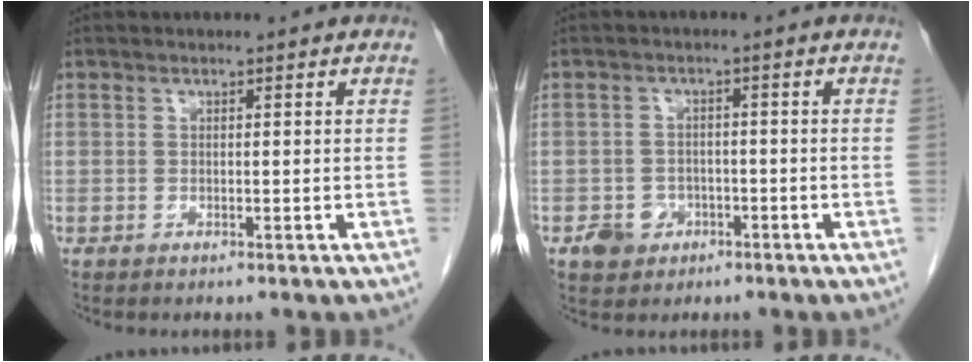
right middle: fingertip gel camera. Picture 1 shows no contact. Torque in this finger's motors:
{"motor_torque": [0.66, -0.32, 0.00, 0.00]}